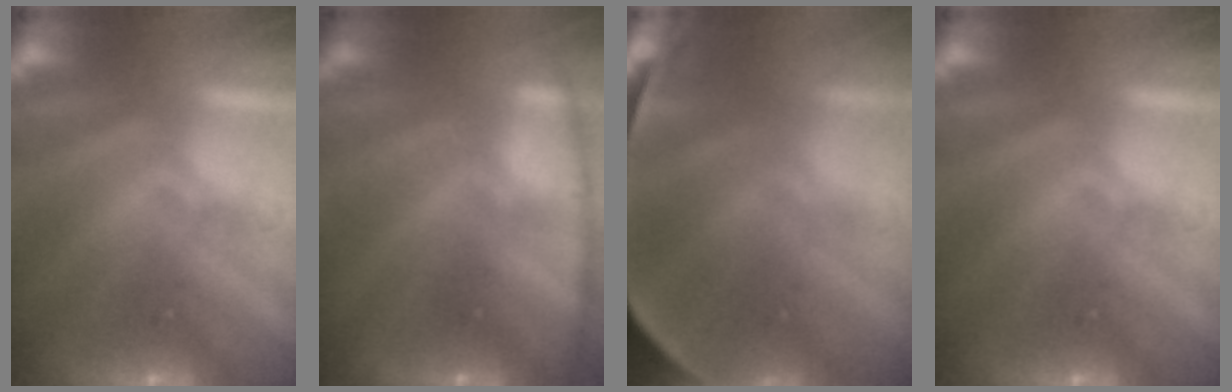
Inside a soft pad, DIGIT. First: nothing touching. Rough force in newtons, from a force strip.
{"total": 10.5}
{"total": 9.1}
{"total": 0.0}